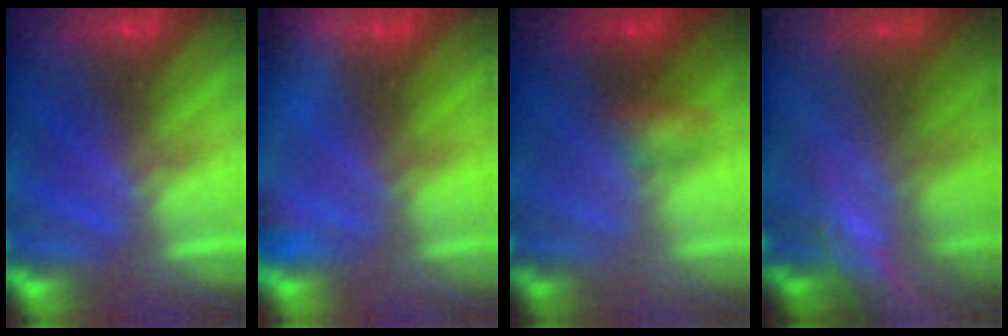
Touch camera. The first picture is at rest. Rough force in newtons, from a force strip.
{"total": 4.7}
{"total": 2.7}
{"total": 9.1}